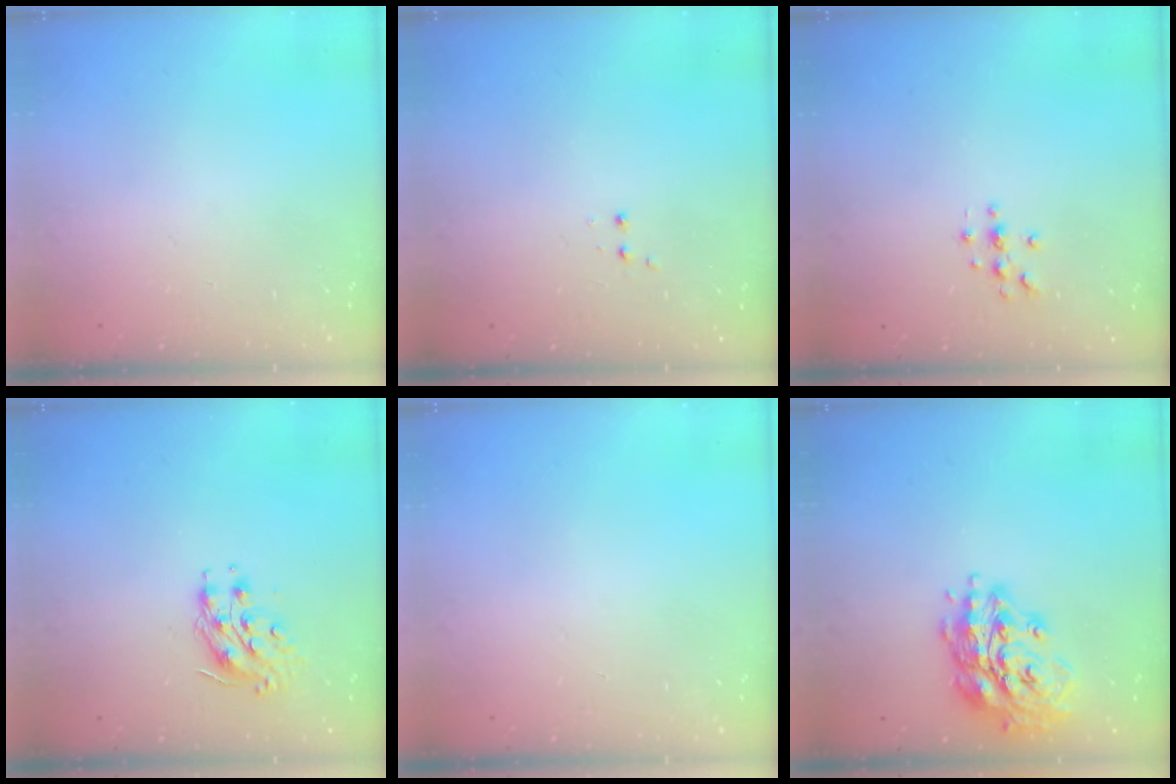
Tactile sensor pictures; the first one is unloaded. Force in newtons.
{"total": 2.8, "press": 2.8, "slide": 0.6}
{"total": 3.7, "press": 3.7, "slide": 0.4}
{"total": 8.4, "press": 8.4, "slide": 0.5}
{"total": 0.0}
{"total": 16.1, "press": 15.9, "slide": 2.1}